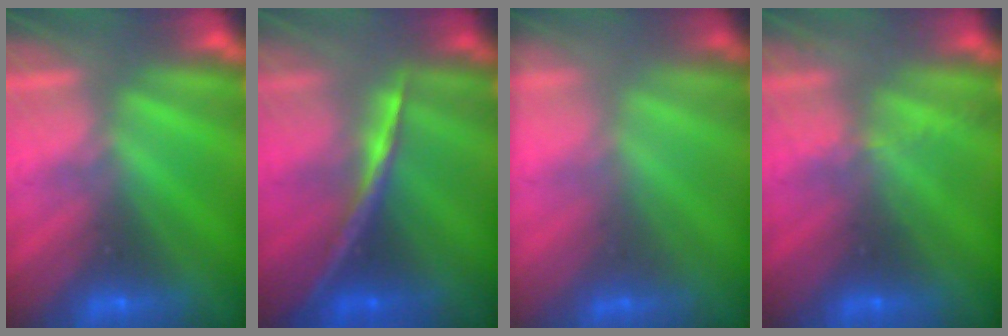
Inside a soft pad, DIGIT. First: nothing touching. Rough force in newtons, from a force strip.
{"total": 1.7}
{"total": 1.6}
{"total": 2.1}